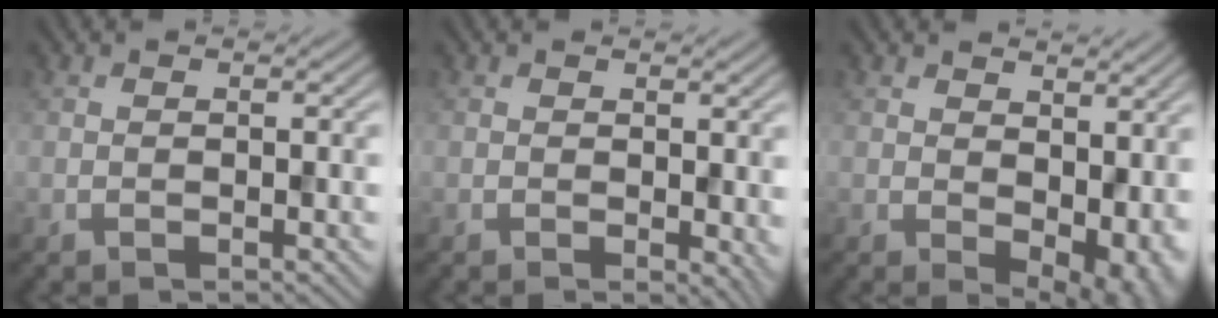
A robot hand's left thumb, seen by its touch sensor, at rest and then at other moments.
{"total": 2.6, "force": [0.0, 1.5, 2.1], "torque": [-0.024, -0.009, 0.002]}
{"total": 8.9, "force": [0.9, 5.5, 6.9], "torque": [-0.097, -0.024, 0.032]}